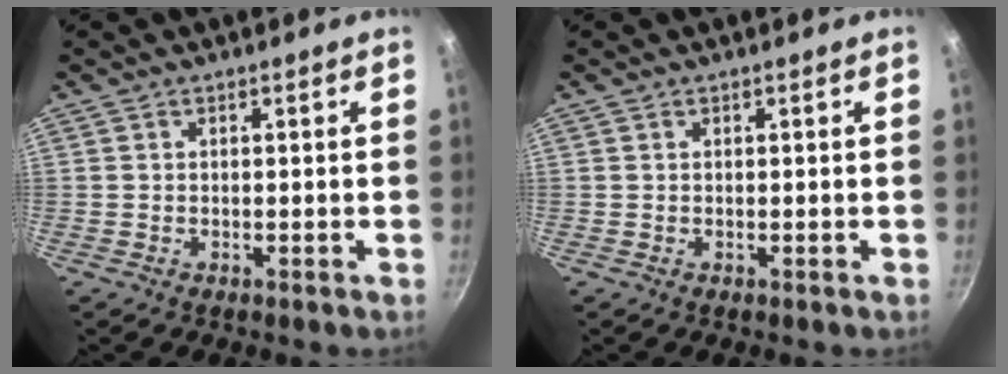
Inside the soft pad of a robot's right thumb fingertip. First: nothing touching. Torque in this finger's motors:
{"motor_torque": [0.28, -0.01, -0.06, 0.01, 0.04]}